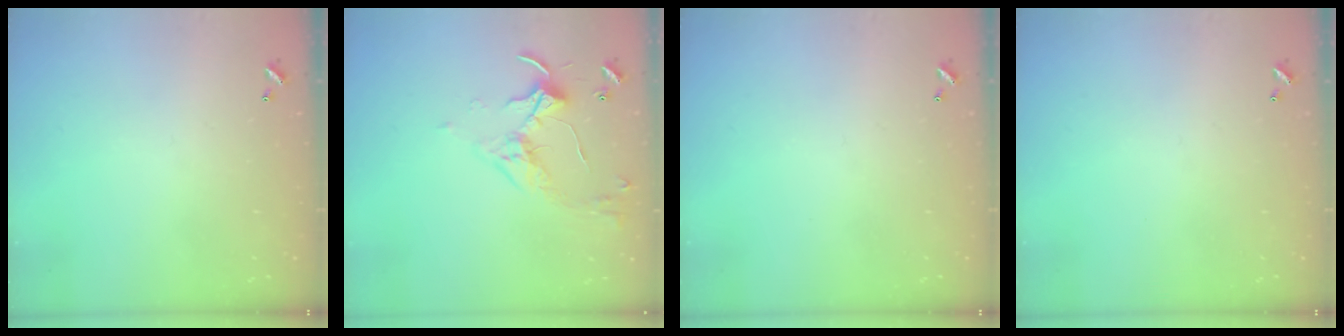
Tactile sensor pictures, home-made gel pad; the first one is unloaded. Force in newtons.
{"total": 3.4, "press": 3.3, "slide": 0.6}
{"total": 0.0}
{"total": 0.0}